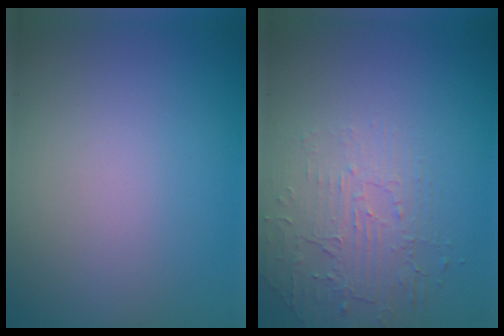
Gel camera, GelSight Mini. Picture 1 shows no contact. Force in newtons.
{"total": 2.1, "press": 1.3, "slide": 1.7}